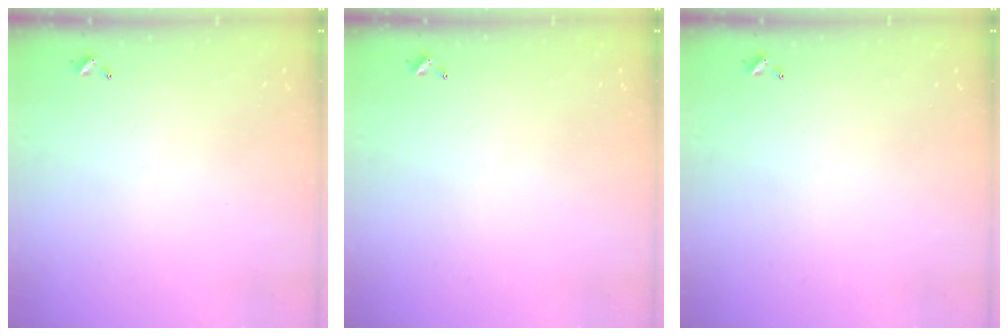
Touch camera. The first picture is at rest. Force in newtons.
{"total": 0.0}
{"total": 0.0}